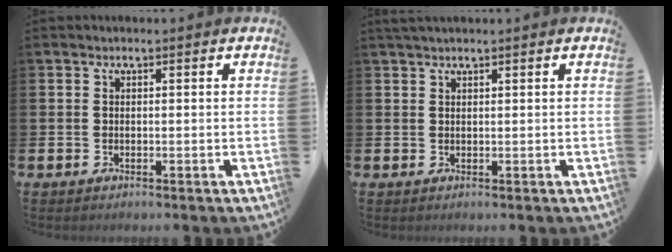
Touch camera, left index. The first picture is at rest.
{"total": 1.1, "force": [1.1, 0.0, 0.4], "torque": [-0.009, 0.000, 0.019]}